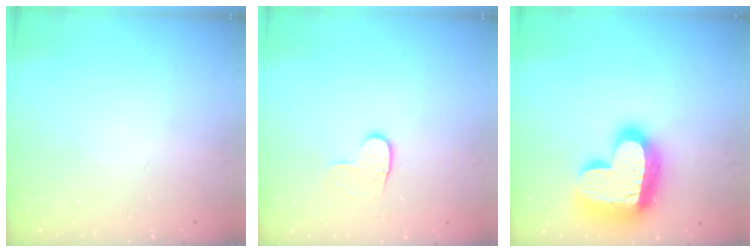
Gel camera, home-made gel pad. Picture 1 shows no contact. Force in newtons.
{"total": 3.8, "press": 3.8, "slide": 0.4}
{"total": 23.4, "press": 23.3, "slide": 1.7}